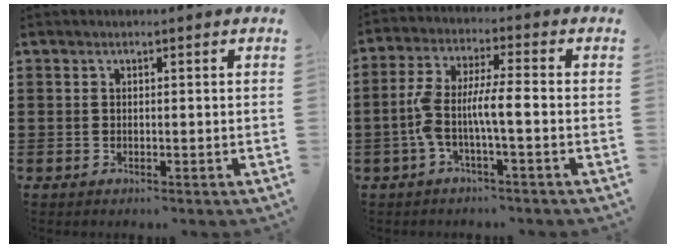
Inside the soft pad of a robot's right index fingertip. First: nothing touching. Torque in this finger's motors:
{"motor_torque": [1.09, -0.55, 0.38, 0.21]}